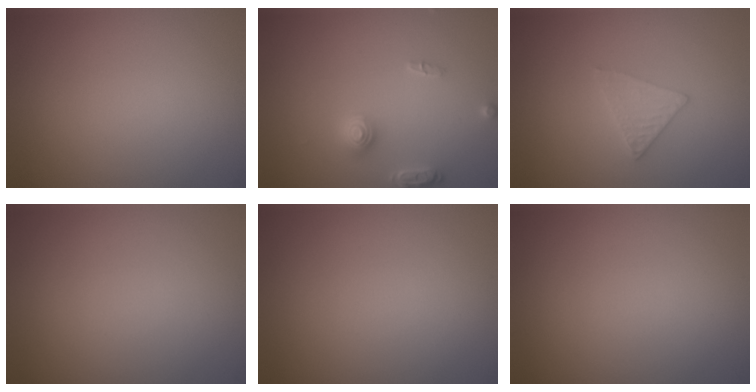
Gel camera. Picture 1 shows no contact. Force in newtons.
{"total": 2.5, "press": 2.5, "slide": 0.4}
{"total": 1.8, "press": 1.8, "slide": 0.3}
{"total": 0.0}
{"total": 0.0}
{"total": 0.0}